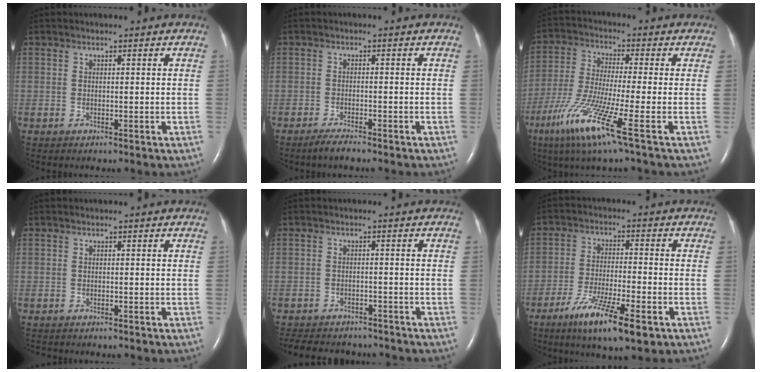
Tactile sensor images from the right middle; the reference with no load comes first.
{"total": 2.5, "force": [-2.1, 0.1, 1.3], "torque": [-0.037, -0.007, -0.039]}
{"total": 11.8, "force": [-5.8, -0.8, 10.3], "torque": [-0.213, -0.036, -0.113]}
{"total": 1.5, "force": [-1.4, 0.4, 0.5], "torque": [-0.011, -0.004, -0.017]}
{"total": 12.5, "force": [-11.0, 4.6, 3.9], "torque": [-0.091, -0.001, -0.143]}
{"total": 11.3, "force": [-6.3, 1.7, 9.2], "torque": [-0.166, -0.023, -0.102]}